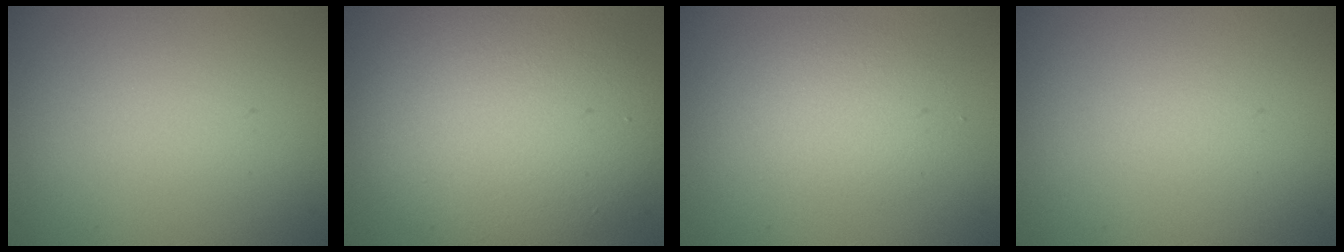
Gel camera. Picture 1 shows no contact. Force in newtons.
{"total": 9.3, "press": 9.3, "slide": 0.5}
{"total": 2.6, "press": 2.6, "slide": 0.1}
{"total": 0.0}